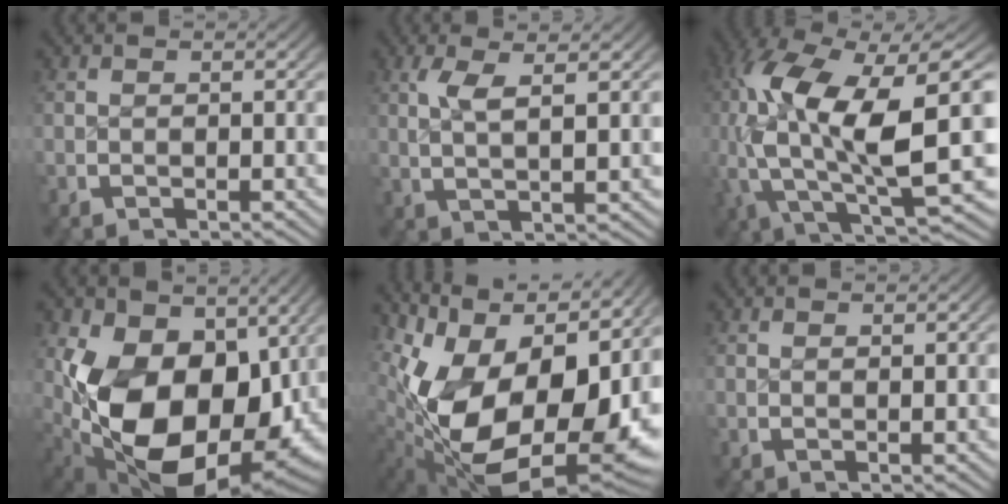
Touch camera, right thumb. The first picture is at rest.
{"total": 3.6, "force": [1.7, 0.6, 3.1], "torque": [-0.065, -0.002, 0.040]}
{"total": 15.9, "force": [-0.3, 8.2, 13.7], "torque": [-0.280, -0.042, 0.023]}
{"total": 21.1, "force": [-2.2, 13.8, 15.7], "torque": [-0.321, -0.098, 0.019]}
{"total": 21.6, "force": [-1.1, 13.2, 17.0], "torque": [-0.348, -0.077, 0.034]}
{"total": 0.8, "force": [0.6, -0.2, 0.5], "torque": [-0.008, -0.002, 0.014]}